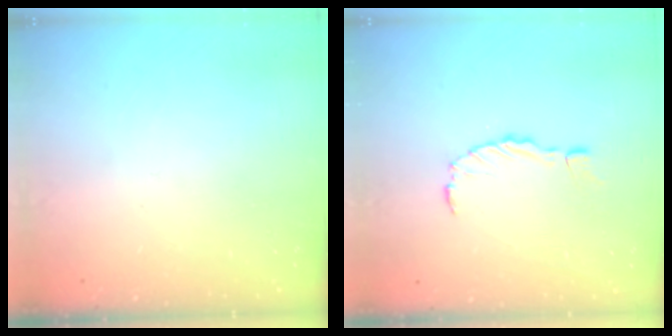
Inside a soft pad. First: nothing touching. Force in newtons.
{"total": 1.2, "press": 1.2, "slide": 0.3}